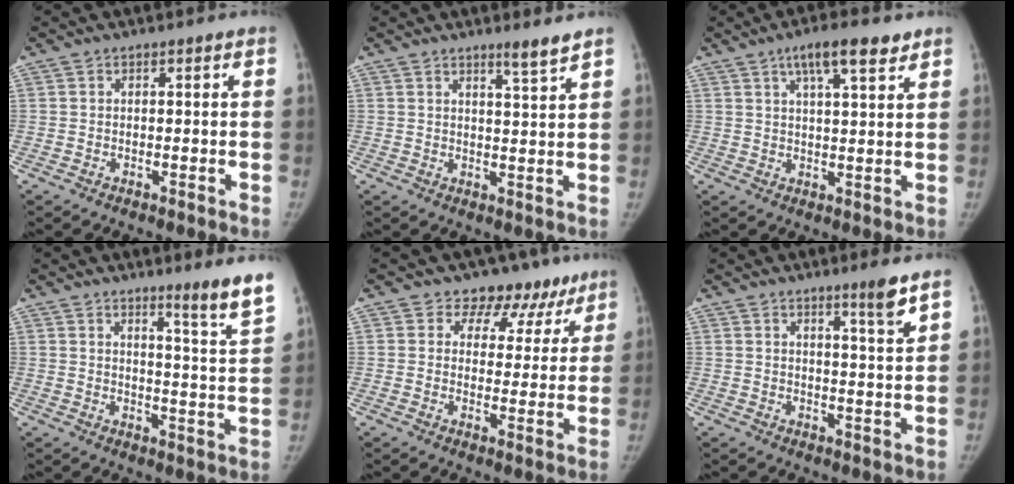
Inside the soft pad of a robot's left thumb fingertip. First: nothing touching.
{"total": 3.5, "force": [2.8, -0.3, 2.0], "torque": [-0.024, -0.030, 0.045]}
{"total": 8.2, "force": [5.0, 2.1, 6.2], "torque": [-0.085, -0.013, 0.079]}
{"total": 8.2, "force": [6.1, -0.7, 5.5], "torque": [-0.067, -0.060, 0.081]}
{"total": 9.7, "force": [7.0, 6.6, 1.2], "torque": [0.038, -0.027, 0.073]}
{"total": 4.7, "force": [3.3, -0.2, 3.4], "torque": [-0.041, -0.031, 0.049]}